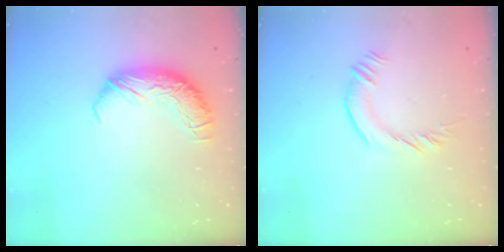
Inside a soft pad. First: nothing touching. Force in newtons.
{"total": 1.7, "press": 1.4, "slide": 0.8}